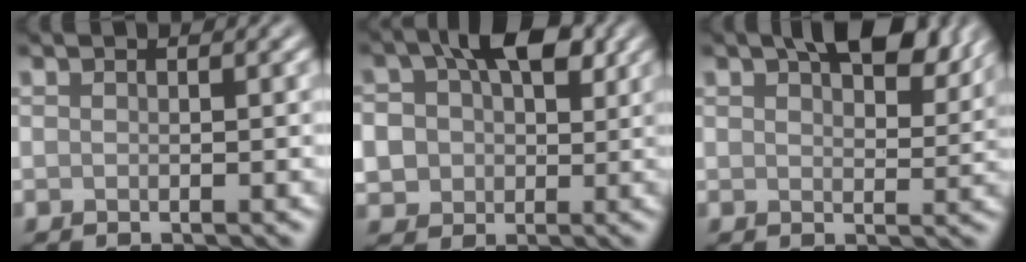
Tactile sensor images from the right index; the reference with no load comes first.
{"total": 9.3, "force": [1.4, 7.4, 5.5], "torque": [-0.097, 0.009, 0.020]}
{"total": 7.6, "force": [4.4, 3.6, 5.0], "torque": [-0.068, 0.005, 0.068]}